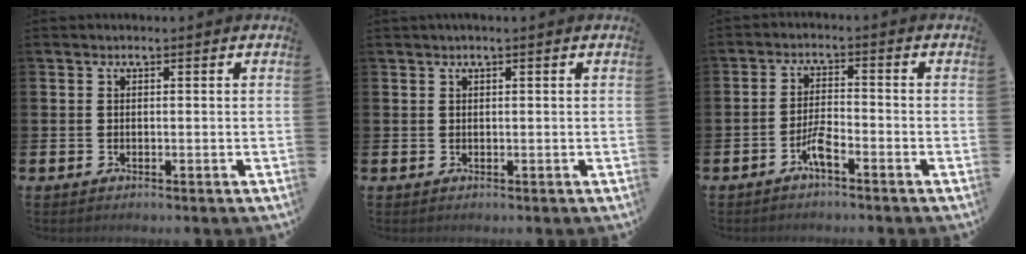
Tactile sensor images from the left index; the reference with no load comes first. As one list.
[{"total": 0.6, "force": [0.4, 0.0, 0.4], "torque": [-0.016, 0.005, 0.010]}, {"total": 3.5, "force": [-2.2, 0.6, 2.6], "torque": [-0.059, 0.008, -0.042]}]